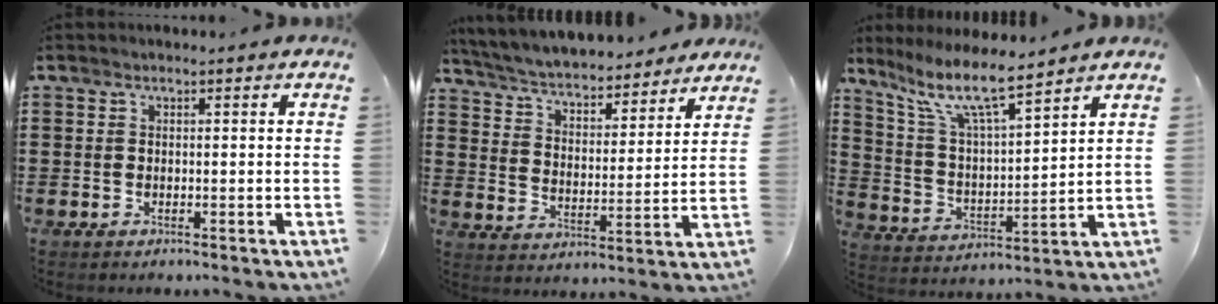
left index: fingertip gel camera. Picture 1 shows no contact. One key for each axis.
{"total": 4.9, "fx": 4.8, "fy": 0.2, "fz": 1.1, "tx": -0.045, "ty": -0.035, "tz": 0.078}
{"total": 9.0, "fx": 7.3, "fy": 1.2, "fz": 5.3, "tx": -0.128, "ty": -0.036, "tz": 0.124}